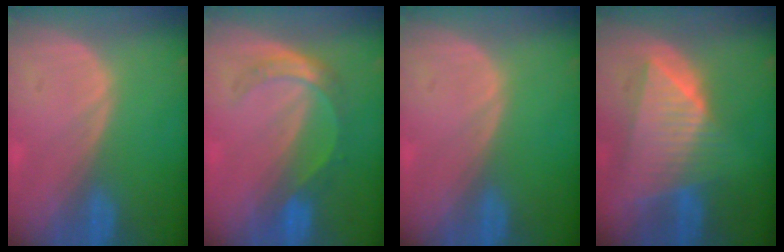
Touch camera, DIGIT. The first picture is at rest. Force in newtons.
{"total": 5.4, "press": 4.7, "slide": 2.6}
{"total": 0.0}
{"total": 9.1, "press": 8.1, "slide": 4.1}